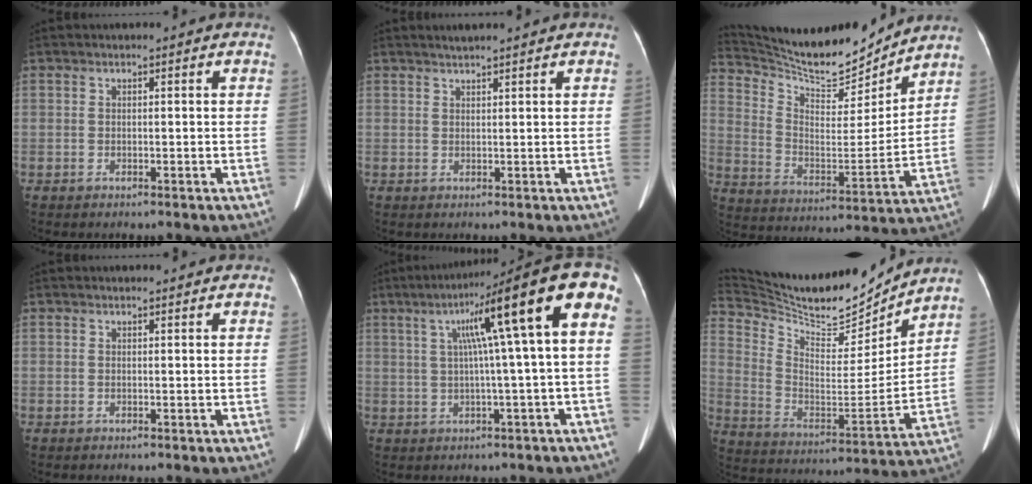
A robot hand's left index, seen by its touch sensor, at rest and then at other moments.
{"total": 2.4, "force": [2.1, -0.1, 1.2], "torque": [-0.018, 0.014, 0.038]}
{"total": 16.3, "force": [15.6, 2.1, 4.0], "torque": [-0.090, -0.022, 0.262]}
{"total": 1.2, "force": [1.1, 0.1, 0.2], "torque": [-0.008, 0.010, 0.015]}
{"total": 14.0, "force": [3.6, -0.9, 13.5], "torque": [-0.182, 0.037, 0.044]}
{"total": 22.0, "force": [20.2, 4.1, 7.7], "torque": [-0.156, -0.018, 0.327]}